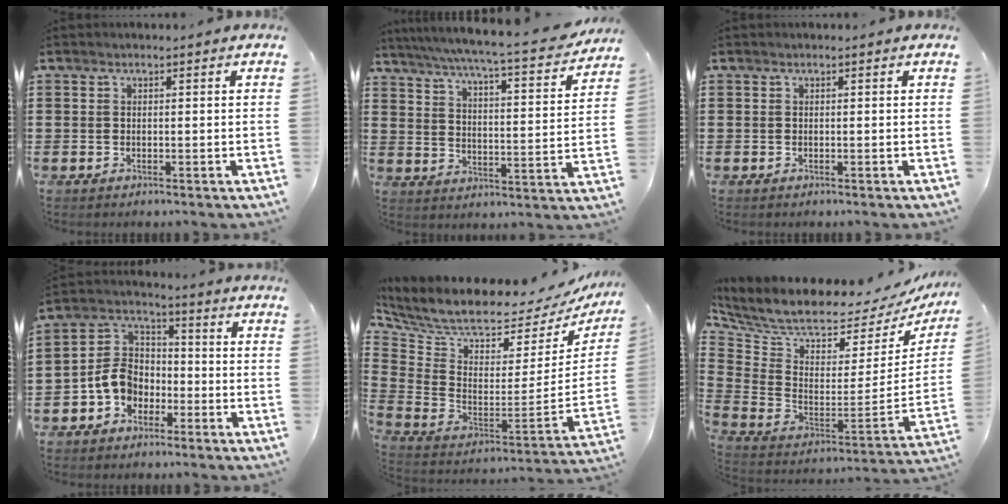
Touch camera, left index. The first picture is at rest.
{"total": 5.6, "force": [5.0, -0.6, 2.6], "torque": [-0.074, -0.040, 0.077]}
{"total": 0.0}
{"total": 7.0, "force": [-2.9, 5.5, 3.3], "torque": [-0.103, 0.006, -0.066]}
{"total": 5.4, "force": [5.0, 1.1, 1.7], "torque": [-0.066, -0.059, 0.081]}
{"total": 5.1, "force": [4.7, 1.1, 1.5], "torque": [-0.062, -0.061, 0.075]}